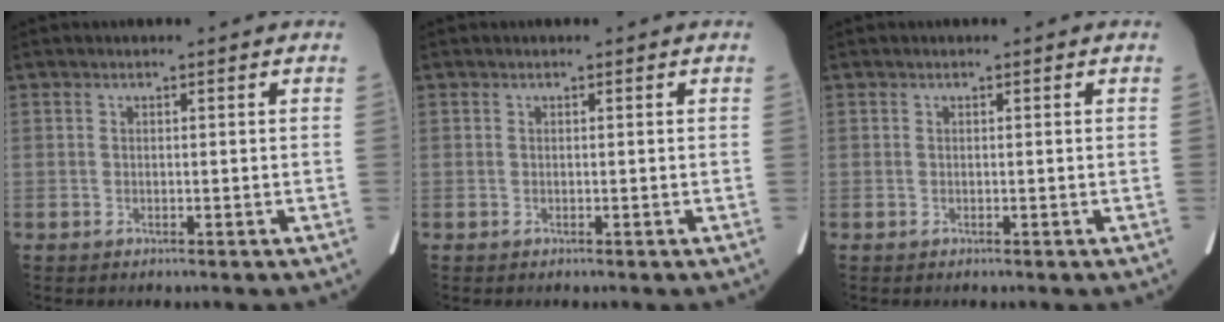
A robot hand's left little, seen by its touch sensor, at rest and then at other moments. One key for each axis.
{"total": 0.0}
{"total": 0.0}